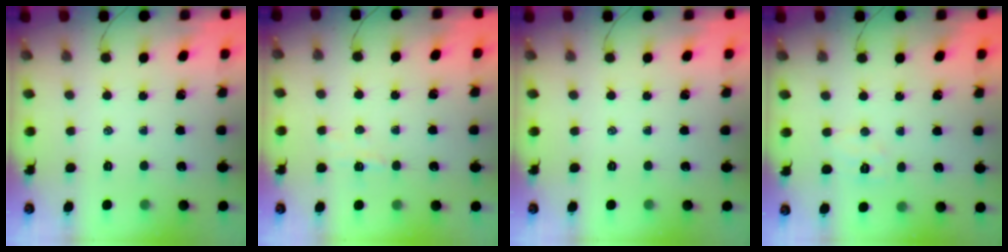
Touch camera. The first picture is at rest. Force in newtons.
{"total": 2.6, "press": 2.5, "slide": 0.9}
{"total": 0.0}
{"total": 5.5, "press": 5.4, "slide": 1.1}